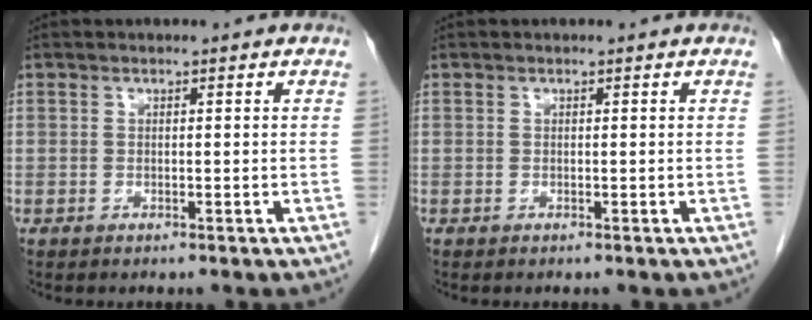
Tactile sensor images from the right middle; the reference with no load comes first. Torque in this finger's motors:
{"motor_torque": [0.36, -0.24, 0.02, -0.02]}